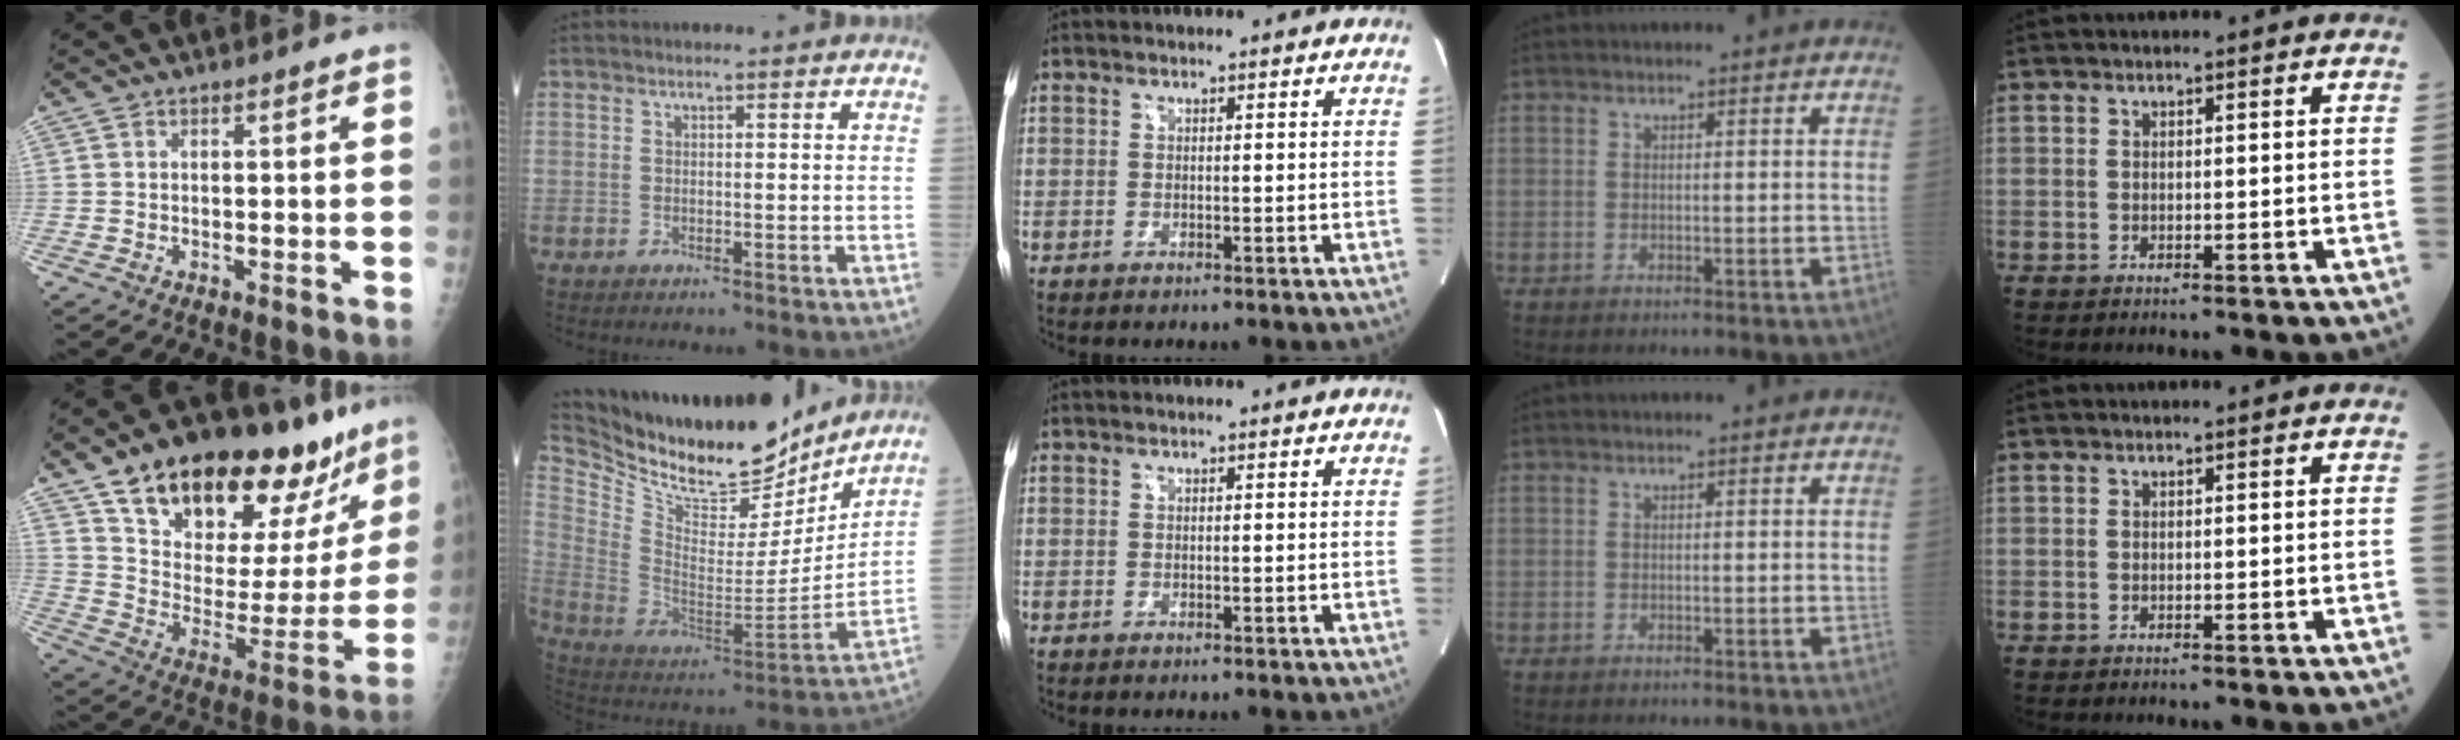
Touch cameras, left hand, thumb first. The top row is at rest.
{"thumb": {"total": 29.0, "force": [20.3, 11.7, 17.2], "torque": [-0.220, -0.067, 0.313]}, "index": {"total": 23.1, "force": [20.2, 6.5, 9.0], "torque": [-0.183, -0.036, 0.333]}}